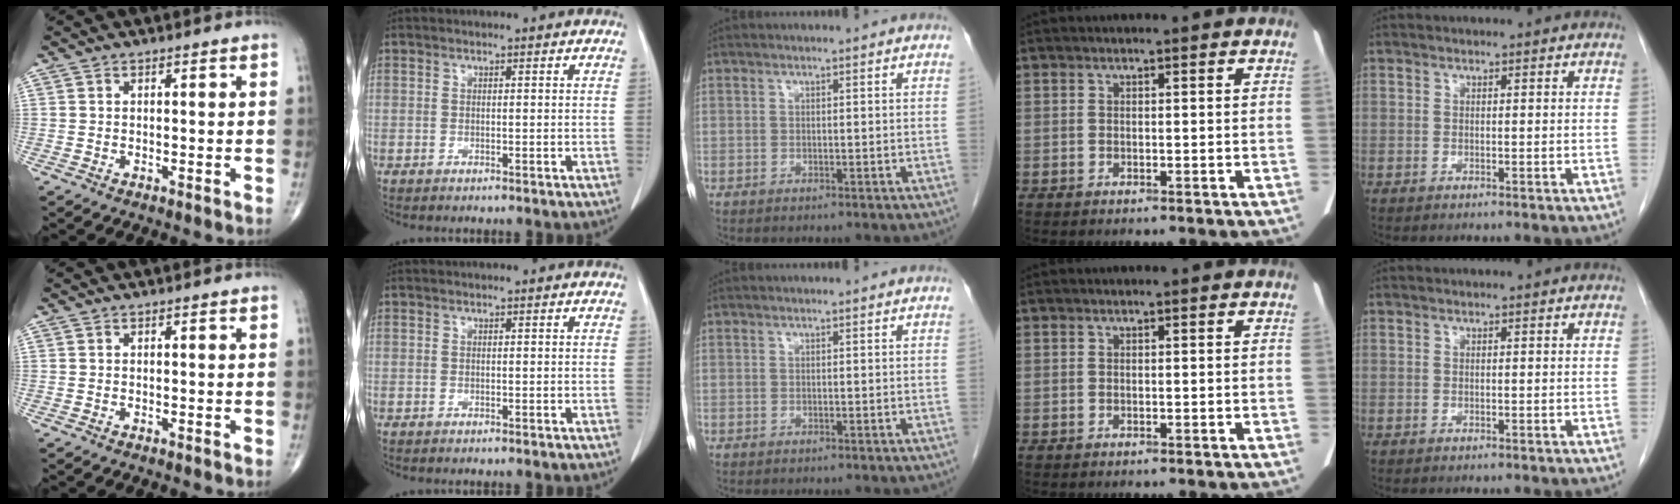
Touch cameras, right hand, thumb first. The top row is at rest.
{}